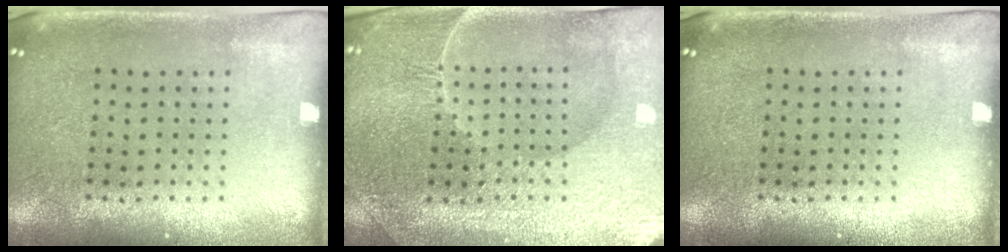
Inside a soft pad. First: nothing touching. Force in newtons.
{"total": 4.3, "press": 4.2, "slide": 1.1}
{"total": 0.0}